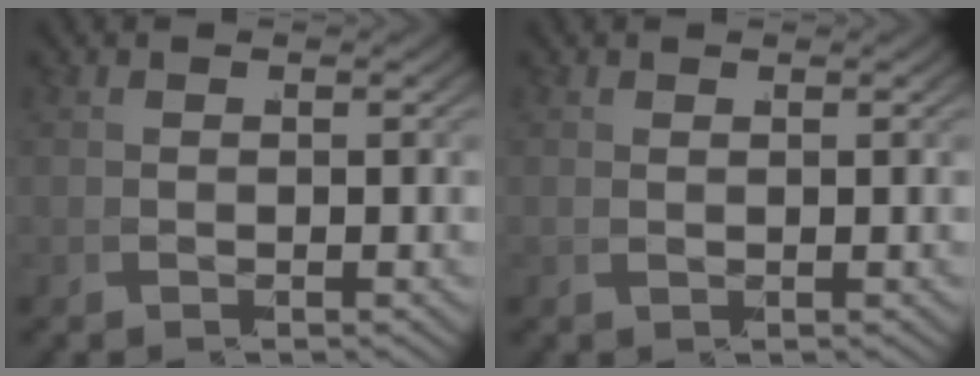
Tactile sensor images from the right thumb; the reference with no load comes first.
{"total": 0.9, "force": [0.5, 0.6, 0.4], "torque": [-0.017, 0.005, 0.010]}